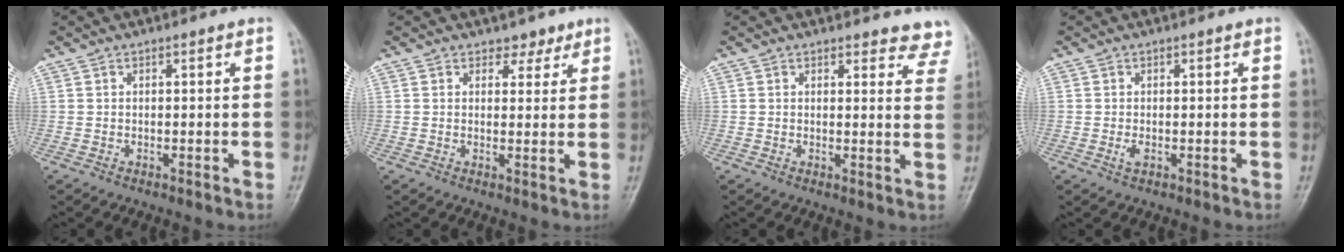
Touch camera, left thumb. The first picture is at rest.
{"total": 2.7, "force": [2.0, 1.6, 0.5], "torque": [0.014, -0.011, 0.024]}
{"total": 7.3, "force": [6.9, 2.2, 0.4], "torque": [0.047, -0.037, 0.044]}
{"total": 1.4, "force": [-0.1, 0.6, 1.2], "torque": [-0.022, -0.001, 0.001]}